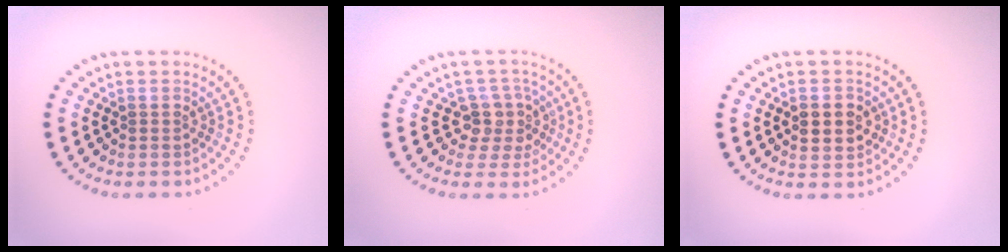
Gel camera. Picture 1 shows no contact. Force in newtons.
{"total": 3.2, "press": 2.5, "slide": 2.0}
{"total": 2.7, "press": 2.7, "slide": 0.2}